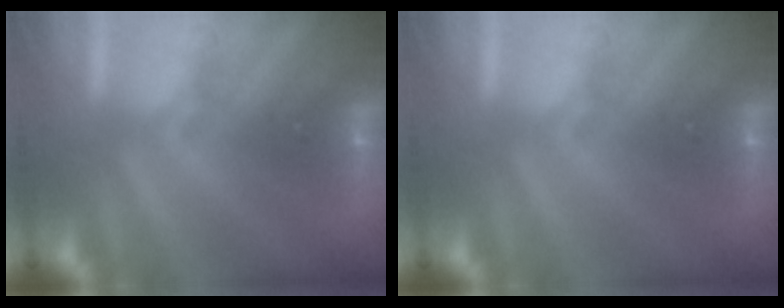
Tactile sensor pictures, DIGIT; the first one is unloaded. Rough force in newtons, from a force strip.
{"total": 0.0}